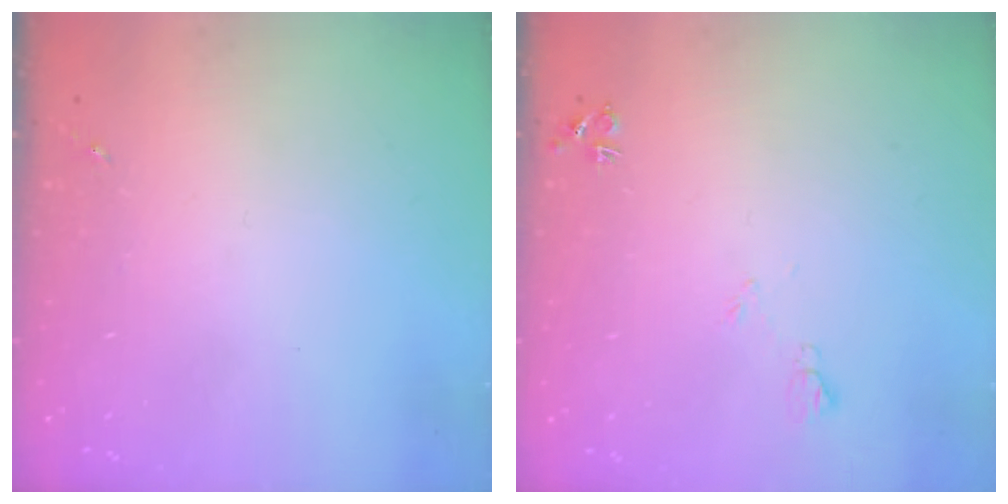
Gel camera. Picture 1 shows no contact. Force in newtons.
{"total": 5.2, "press": 5.1, "slide": 1.0}